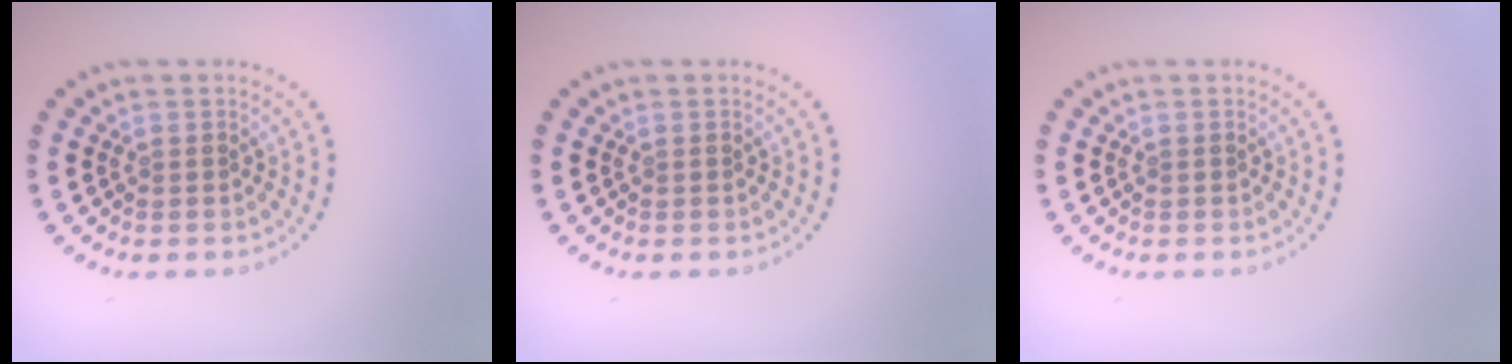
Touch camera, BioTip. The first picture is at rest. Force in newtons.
{"total": 0.0}
{"total": 0.0}